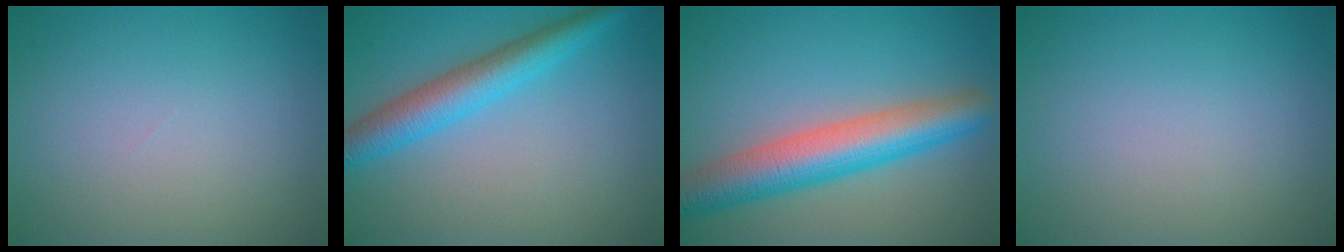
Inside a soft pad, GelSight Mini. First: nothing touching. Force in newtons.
{"total": 4.9, "press": 4.9, "slide": 0.1}
{"total": 7.4, "press": 7.4, "slide": 0.2}
{"total": 0.0}